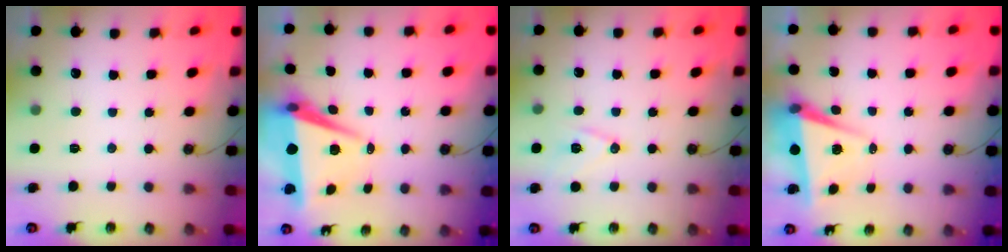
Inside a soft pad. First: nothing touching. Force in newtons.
{"total": 8.1, "press": 6.9, "slide": 4.3}
{"total": 9.6, "press": 8.9, "slide": 3.5}
{"total": 5.9, "press": 4.2, "slide": 4.2}